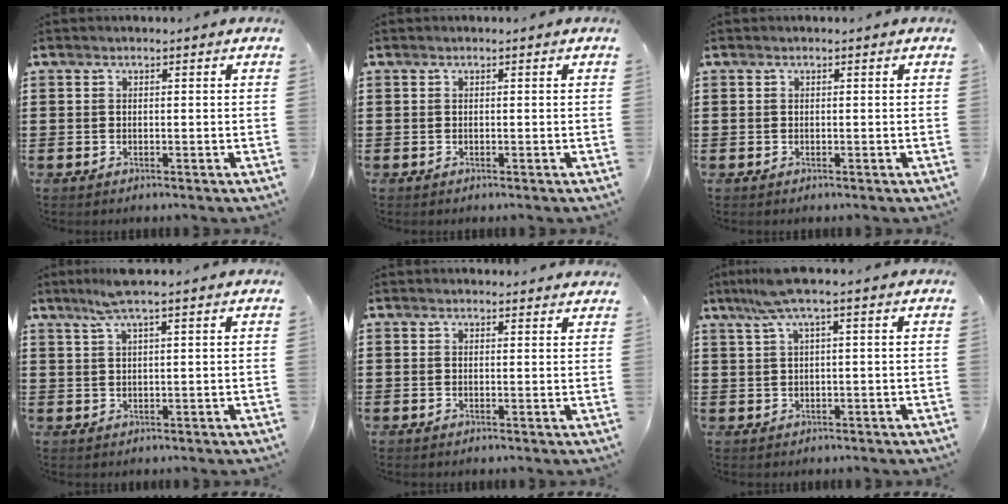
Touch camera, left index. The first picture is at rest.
{"total": 0.0}
{"total": 0.0}
{"total": 4.0, "force": [2.5, -0.1, 3.1], "torque": [-0.066, 0.004, 0.044]}
{"total": 1.2, "force": [1.2, 0.2, 0.1], "torque": [-0.004, 0.002, 0.024]}
{"total": 4.1, "force": [1.6, 0.2, 3.7], "torque": [-0.082, -0.001, 0.025]}